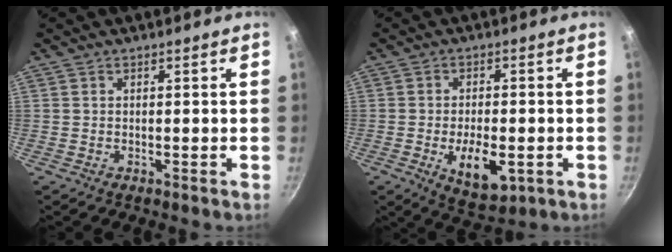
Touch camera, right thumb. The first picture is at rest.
{"total": 9.6, "force": [-2.7, 4.8, 7.9], "torque": [-0.108, -0.001, -0.029]}